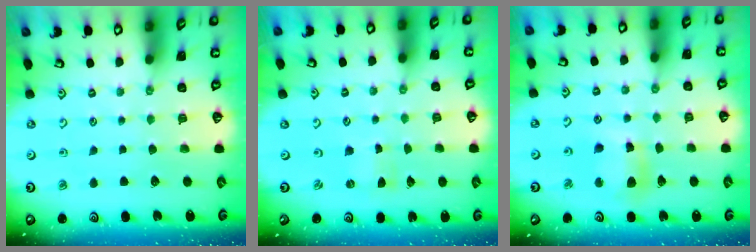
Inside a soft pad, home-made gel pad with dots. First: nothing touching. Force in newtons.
{"total": 0.0}
{"total": 10.7, "press": 10.6, "slide": 1.3}